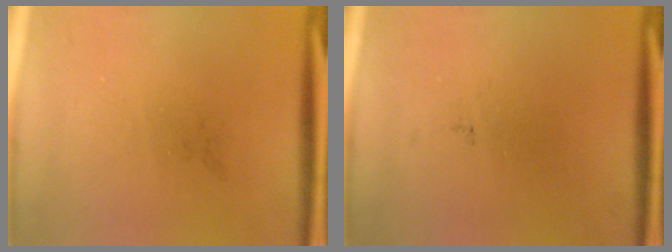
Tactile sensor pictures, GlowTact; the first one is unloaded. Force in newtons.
{"total": 0.0}